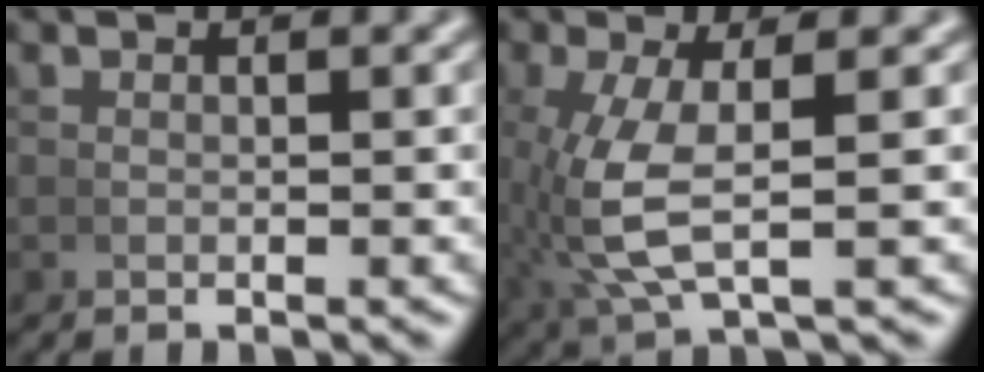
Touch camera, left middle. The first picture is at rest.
{"total": 5.7, "force": [0.2, 2.2, 5.2], "torque": [-0.119, -0.007, 0.015]}